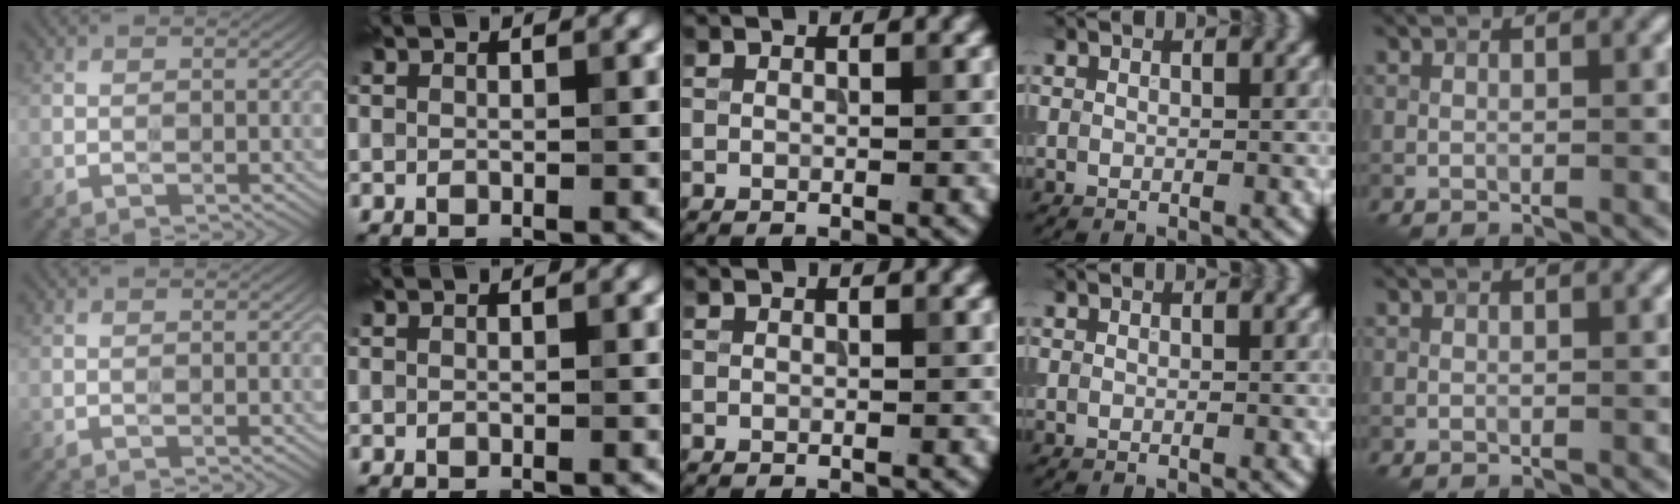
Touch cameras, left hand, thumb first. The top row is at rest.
{}